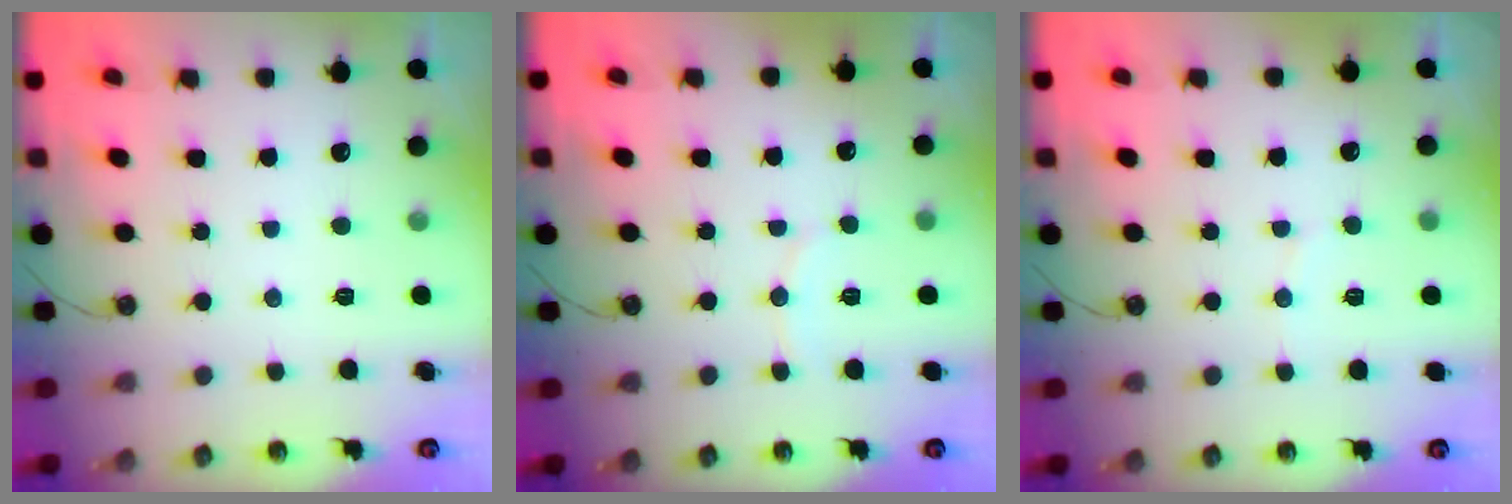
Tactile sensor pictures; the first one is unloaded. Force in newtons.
{"total": 5.1, "press": 5.1, "slide": 0.4}
{"total": 2.7, "press": 2.4, "slide": 1.2}